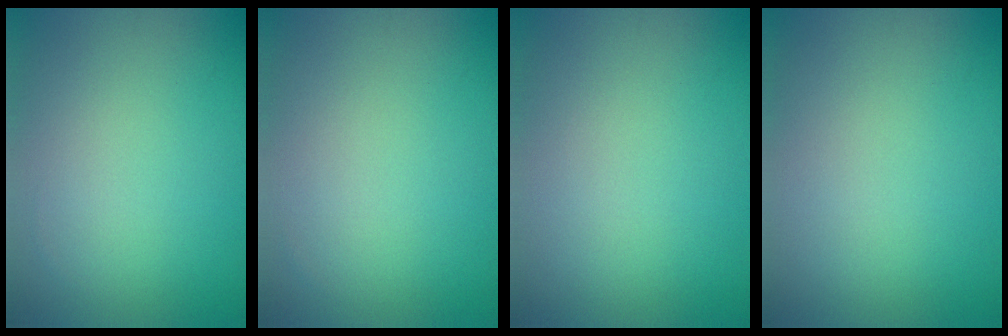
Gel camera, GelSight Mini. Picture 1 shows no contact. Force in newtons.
{"total": 0.0}
{"total": 0.0}
{"total": 0.0}